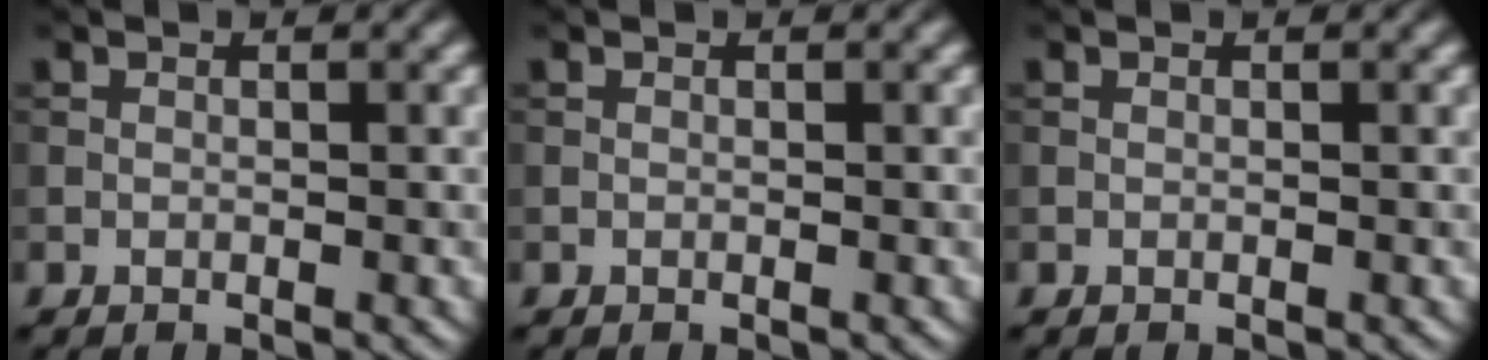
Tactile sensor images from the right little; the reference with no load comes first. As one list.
[{"total": 0.0}, {"total": 0.0}]